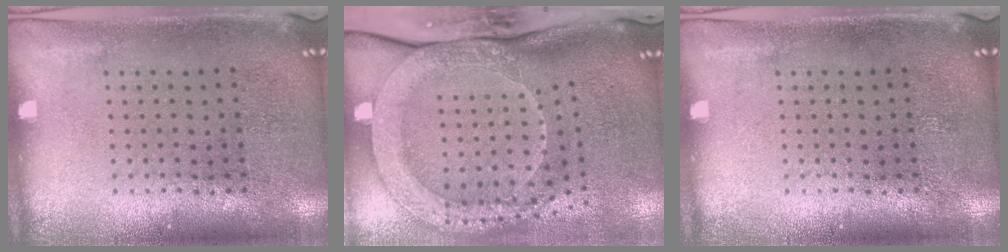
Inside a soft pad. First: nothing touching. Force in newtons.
{"total": 3.0, "press": 2.3, "slide": 1.9}
{"total": 0.0}